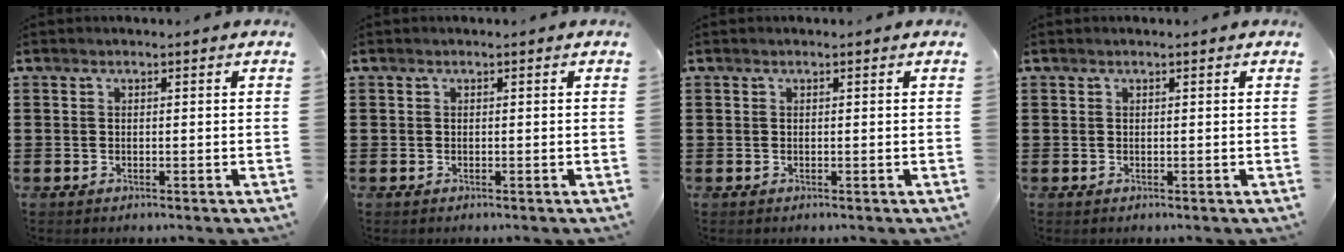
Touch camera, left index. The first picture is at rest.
{"total": 0.0}
{"total": 0.0}
{"total": 0.0}